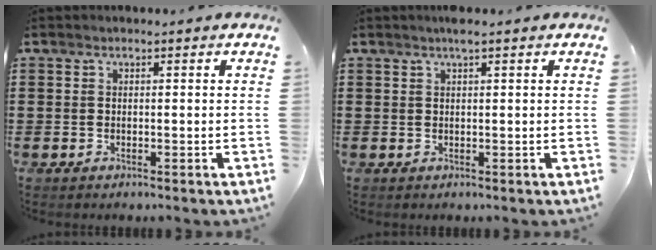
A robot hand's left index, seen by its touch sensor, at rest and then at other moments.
{"total": 1.5, "force": [1.0, 0.1, 1.2], "torque": [-0.025, 0.001, 0.018]}